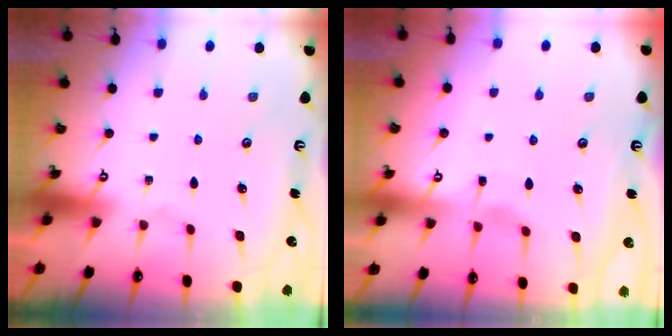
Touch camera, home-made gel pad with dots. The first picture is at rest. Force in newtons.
{"total": 2.8, "press": 2.8, "slide": 0.4}